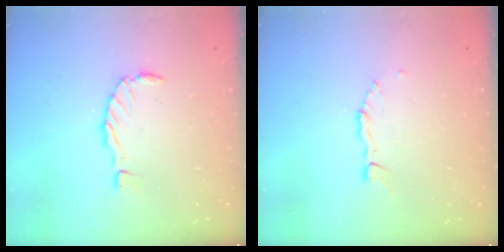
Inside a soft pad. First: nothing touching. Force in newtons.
{"total": 1.9, "press": 1.9, "slide": 0.2}